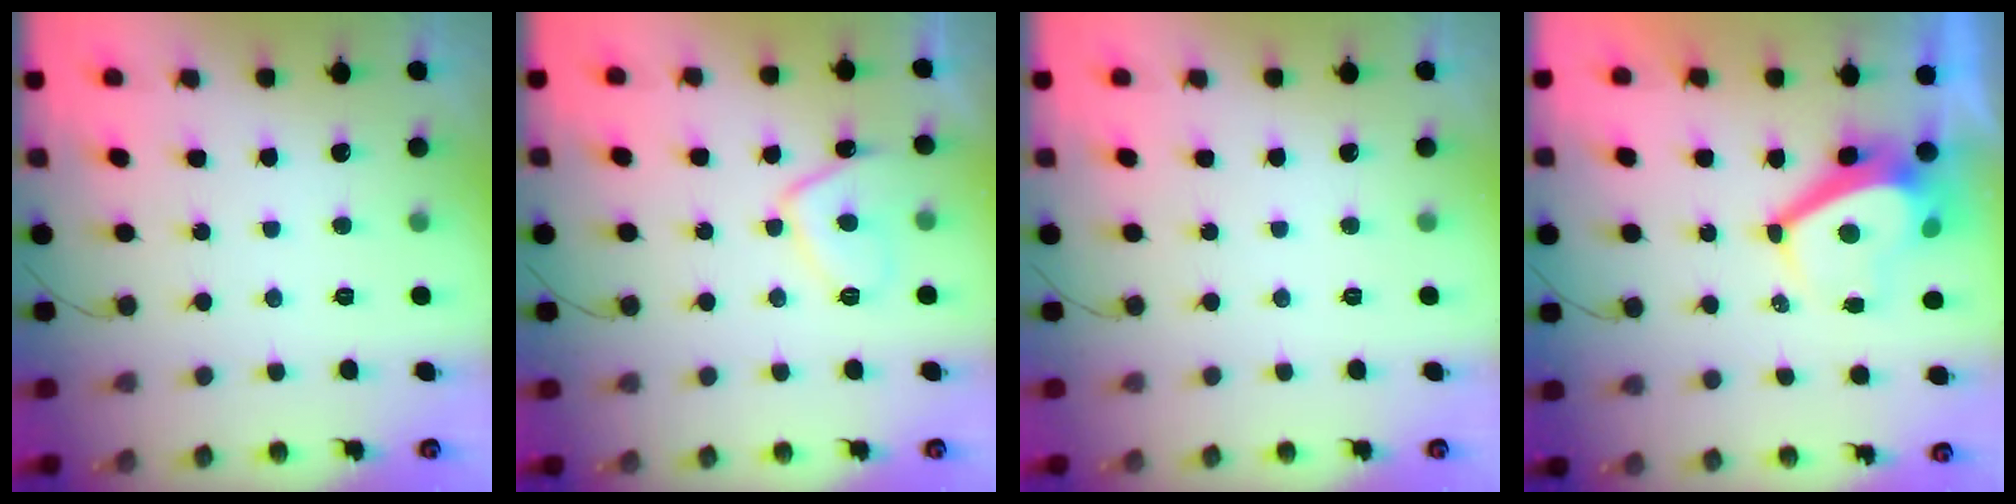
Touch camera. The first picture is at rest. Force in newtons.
{"total": 7.9, "press": 7.7, "slide": 1.5}
{"total": 0.0}
{"total": 6.4, "press": 6.3, "slide": 0.7}